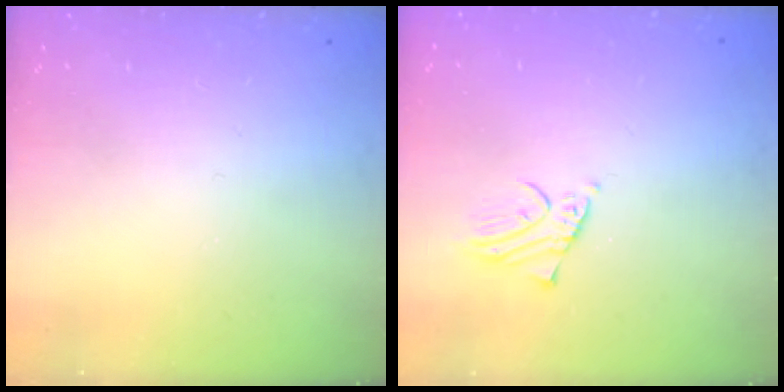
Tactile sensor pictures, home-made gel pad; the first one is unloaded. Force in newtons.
{"total": 2.3, "press": 2.3, "slide": 0.1}